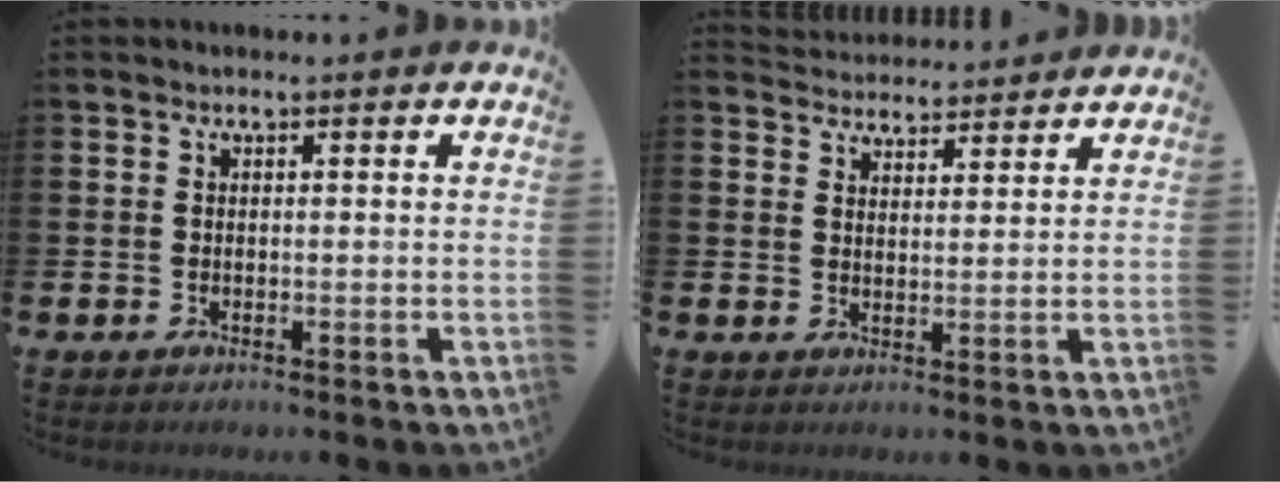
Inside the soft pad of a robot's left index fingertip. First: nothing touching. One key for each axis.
{"total": 3.9, "fx": 3.8, "fy": 0.6, "fz": -0.5, "tx": -0.008, "ty": -0.020, "tz": 0.071}